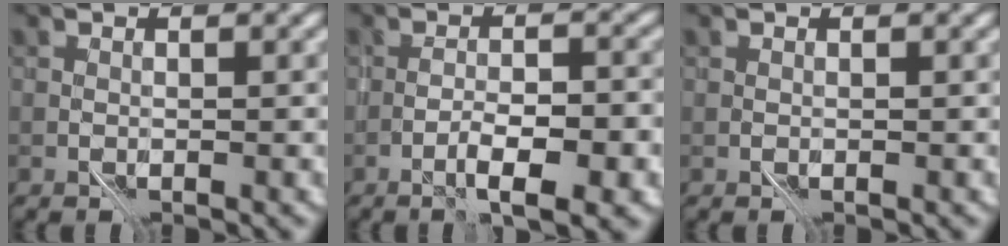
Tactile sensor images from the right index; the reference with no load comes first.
{"total": 3.8, "force": [-1.7, 0.4, 3.3], "torque": [-0.053, 0.005, -0.024]}
{"total": 0.0}